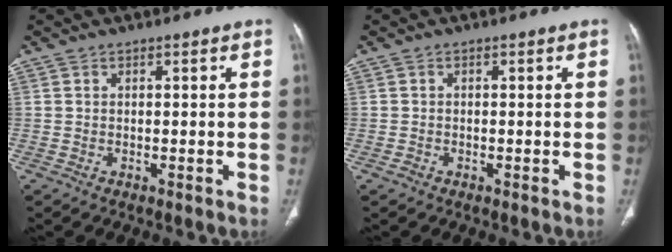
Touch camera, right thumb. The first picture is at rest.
{"total": 0.9, "force": [-0.5, 0.7, 0.2], "torque": [-0.002, 0.002, -0.012]}